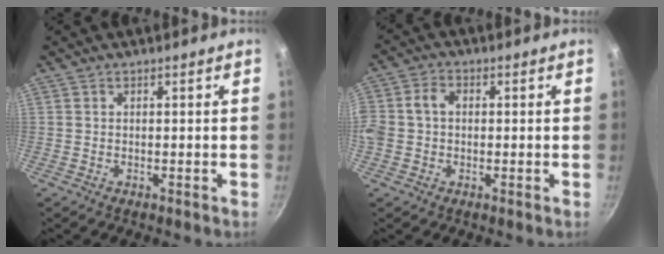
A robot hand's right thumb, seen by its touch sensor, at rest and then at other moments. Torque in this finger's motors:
{"motor_torque": [0.41, 2.91, 1.17, -0.88, 0.68]}